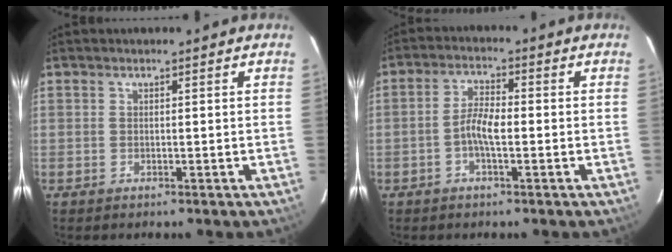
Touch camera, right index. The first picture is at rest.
{"total": 4.4, "force": [-1.3, 1.2, 4.0], "torque": [-0.084, 0.010, -0.027]}